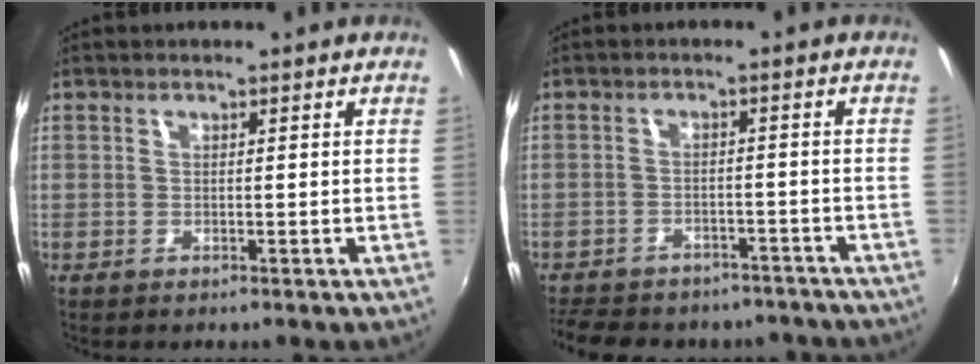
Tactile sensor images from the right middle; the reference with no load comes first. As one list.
[{"total": 16.7, "force": [-13.8, 7.1, 6.0], "torque": [-0.146, 0.006, -0.177]}]